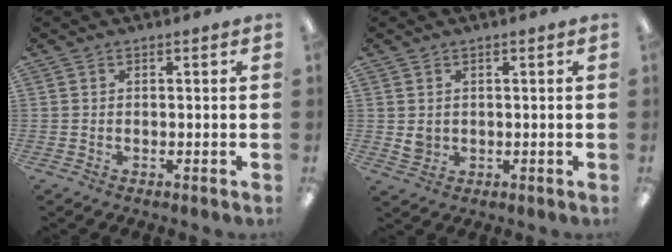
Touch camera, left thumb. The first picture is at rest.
{"total": 2.5, "force": [0.7, 2.3, 0.8], "torque": [-0.001, -0.005, 0.010]}